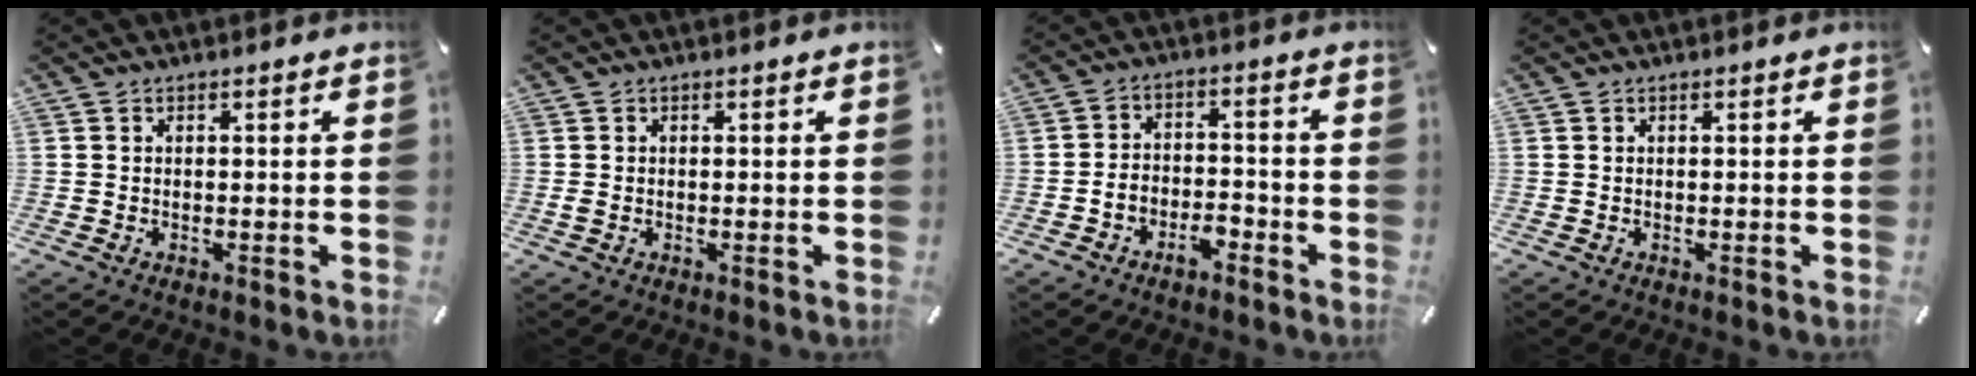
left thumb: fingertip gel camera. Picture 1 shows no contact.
{"total": 0.7, "force": [-0.2, 0.4, 0.6], "torque": [-0.010, 0.001, -0.003]}
{"total": 5.3, "force": [-3.5, 3.0, 2.4], "torque": [-0.043, 0.019, -0.066]}
{"total": 0.0}